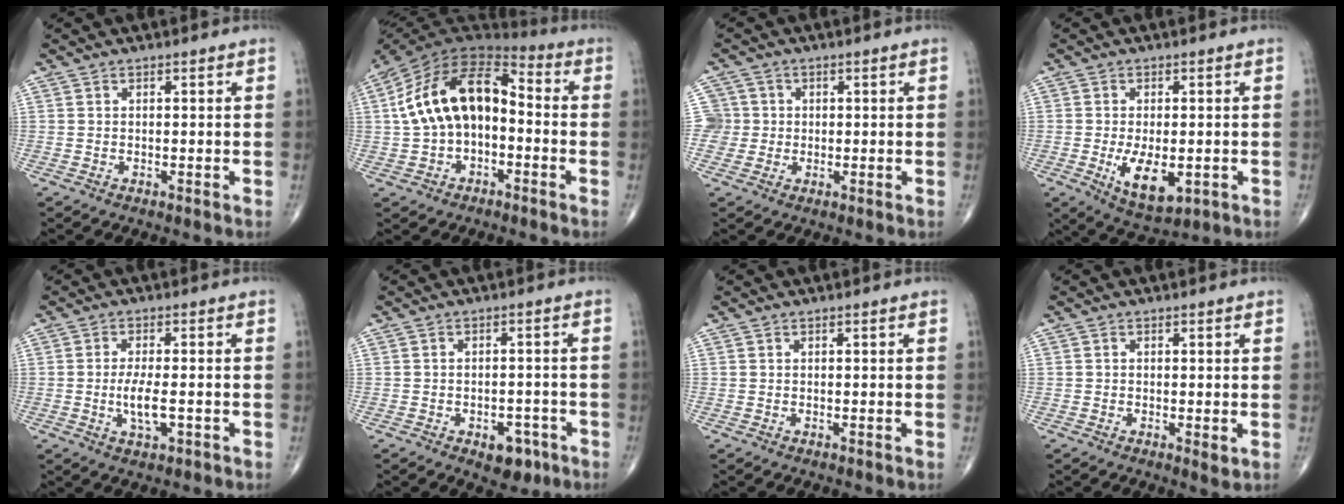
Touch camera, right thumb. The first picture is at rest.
{"total": 17.3, "force": [-0.3, 10.5, 13.7], "torque": [-0.229, 0.051, -0.017]}
{"total": 4.6, "force": [0.0, 4.6, -0.1], "torque": [0.032, 0.012, -0.004]}
{"total": 8.7, "force": [-2.0, 4.4, 7.3], "torque": [-0.113, -0.015, -0.021]}
{"total": 5.1, "force": [-1.1, 1.9, 4.6], "torque": [-0.090, -0.005, -0.021]}
{"total": 5.8, "force": [-3.0, 3.5, 3.5], "torque": [-0.025, 0.017, -0.035]}
{"total": 0.0}
{"total": 1.8, "force": [-0.3, 0.7, 1.6], "torque": [-0.025, -0.007, -0.007]}